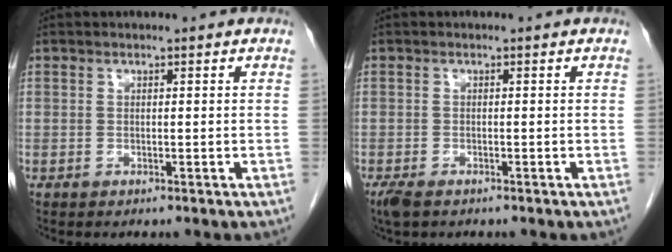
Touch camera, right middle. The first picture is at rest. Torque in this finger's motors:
{"motor_torque": [0.15, -0.08, 0.07, 0.03]}